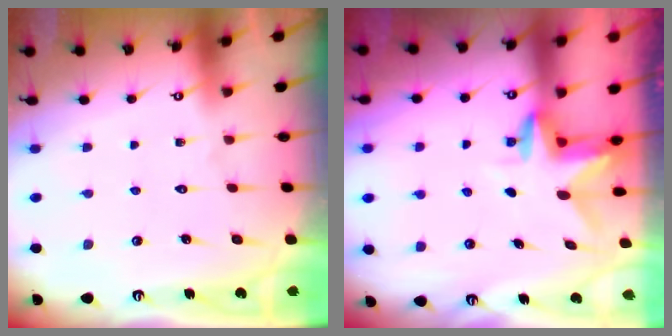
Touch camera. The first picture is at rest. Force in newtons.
{"total": 2.9, "press": 2.9, "slide": 0.3}